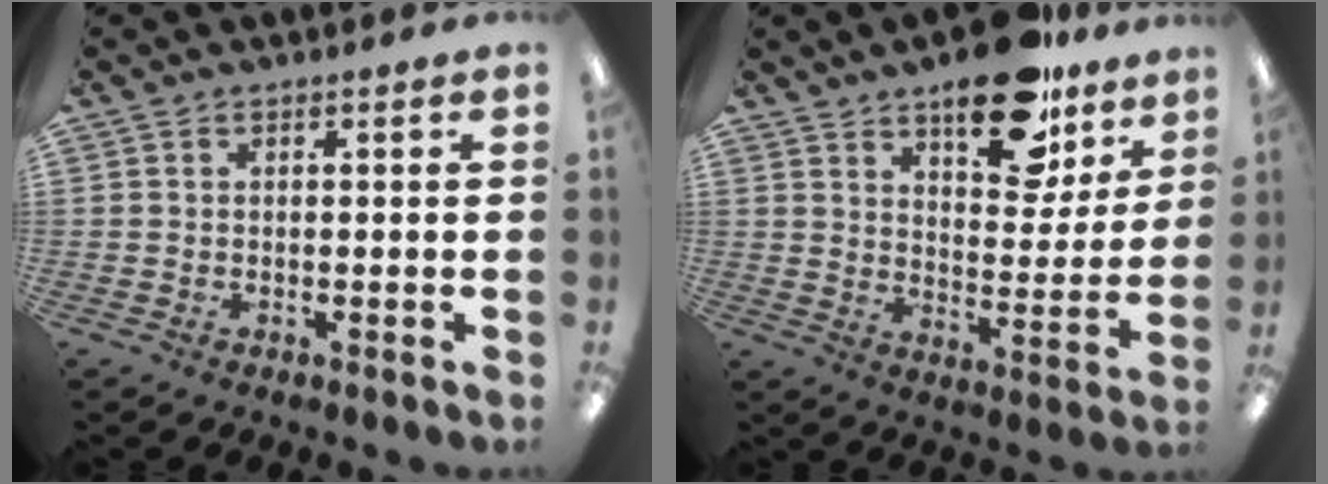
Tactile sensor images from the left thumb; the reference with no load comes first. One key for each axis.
{"total": 17.1, "fx": 11.9, "fy": 7.8, "fz": 9.6, "tx": -0.123, "ty": -0.066, "tz": 0.200}